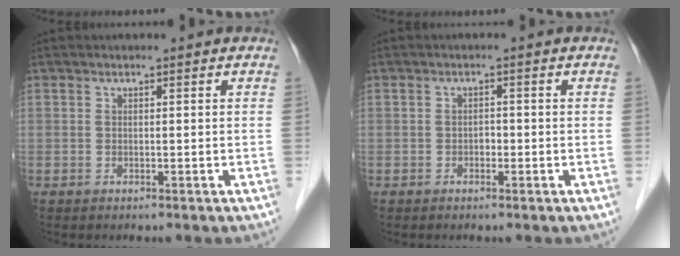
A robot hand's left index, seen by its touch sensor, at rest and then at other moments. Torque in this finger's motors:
{"motor_torque": [0.07, 0.12, -0.07, -0.01]}